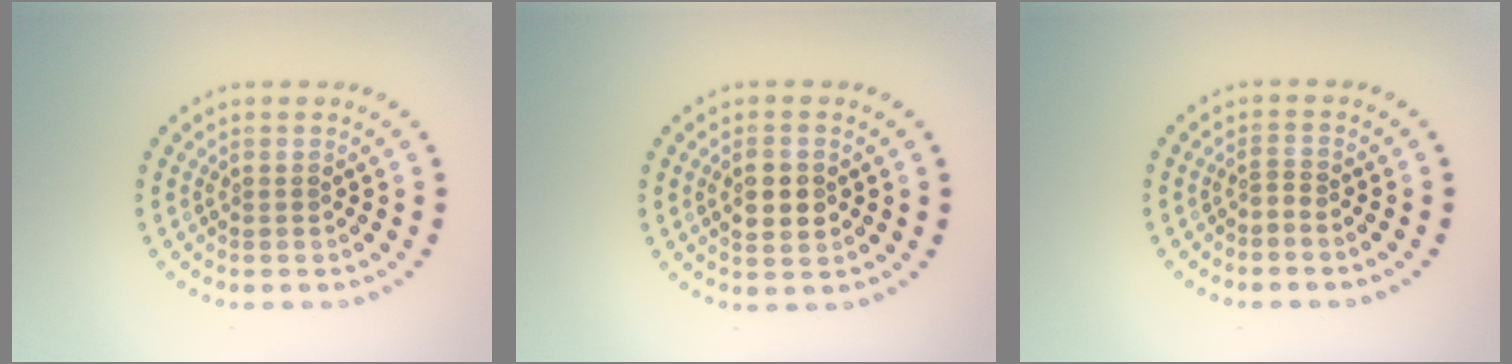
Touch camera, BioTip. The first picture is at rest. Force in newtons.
{"total": 2.8, "press": 2.8, "slide": 0.2}
{"total": 0.6, "press": 0.0, "slide": 0.6}